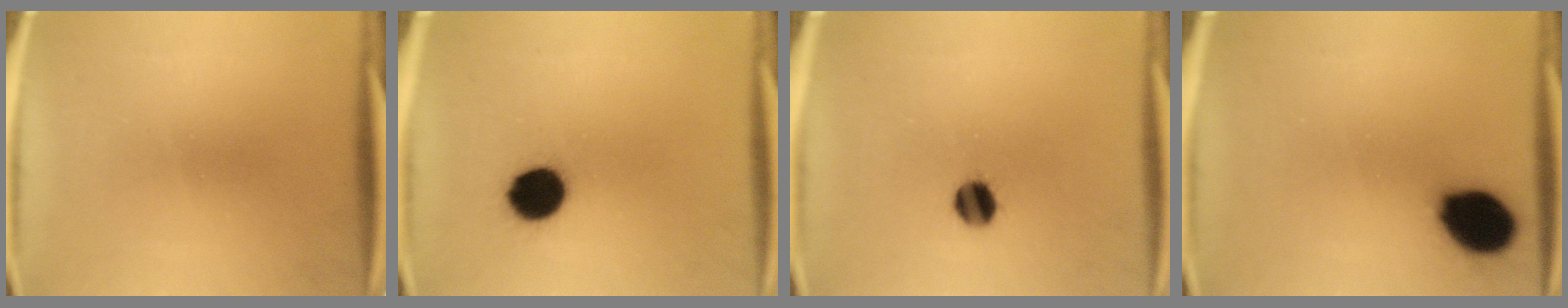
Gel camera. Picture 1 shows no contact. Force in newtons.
{"total": 10.3}
{"total": 5.3}
{"total": 13.0}